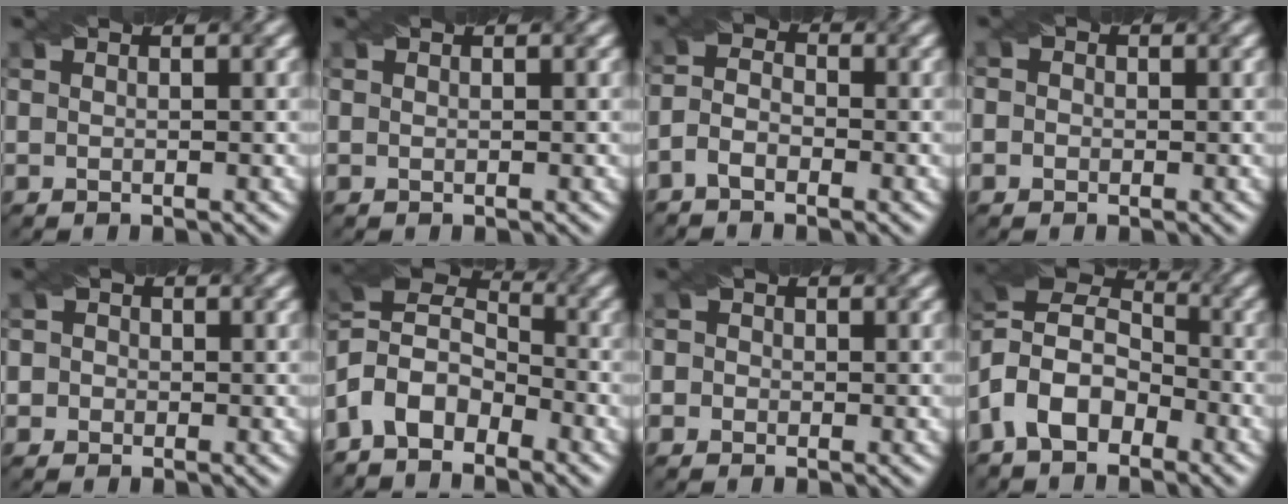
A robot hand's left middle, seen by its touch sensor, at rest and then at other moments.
{"total": 0.0}
{"total": 2.4, "force": [-1.6, 1.2, 1.3], "torque": [-0.029, 0.005, -0.038]}
{"total": 1.8, "force": [0.3, 1.6, 0.7], "torque": [0.002, 0.009, -0.014]}
{"total": 2.7, "force": [0.5, 2.5, 0.9], "torque": [0.013, 0.021, -0.019]}
{"total": 6.6, "force": [-3.9, 3.7, 3.7], "torque": [-0.070, 0.008, -0.092]}
{"total": 2.1, "force": [0.3, 1.9, 0.7], "torque": [0.011, 0.015, -0.020]}
{"total": 7.5, "force": [-3.4, 4.6, 4.8], "torque": [-0.090, 0.013, -0.084]}